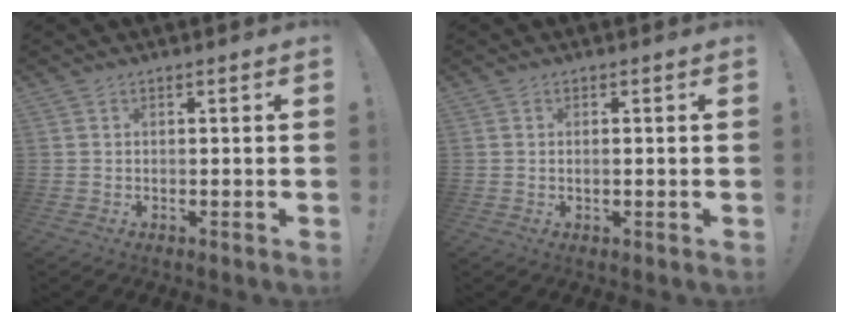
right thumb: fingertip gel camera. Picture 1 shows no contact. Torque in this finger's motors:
{"motor_torque": [-0.46, -0.16, -0.03, 0.02, 0.03]}